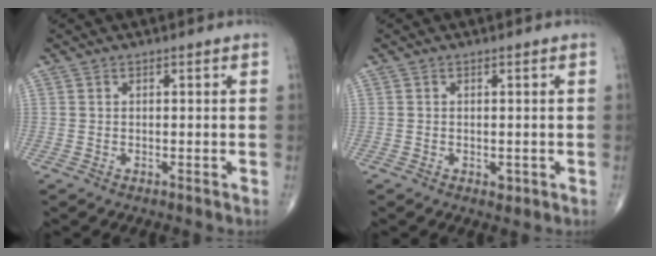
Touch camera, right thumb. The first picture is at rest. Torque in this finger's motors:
{"motor_torque": [2.52, 2.48, -0.04, -0.22, 0.01]}